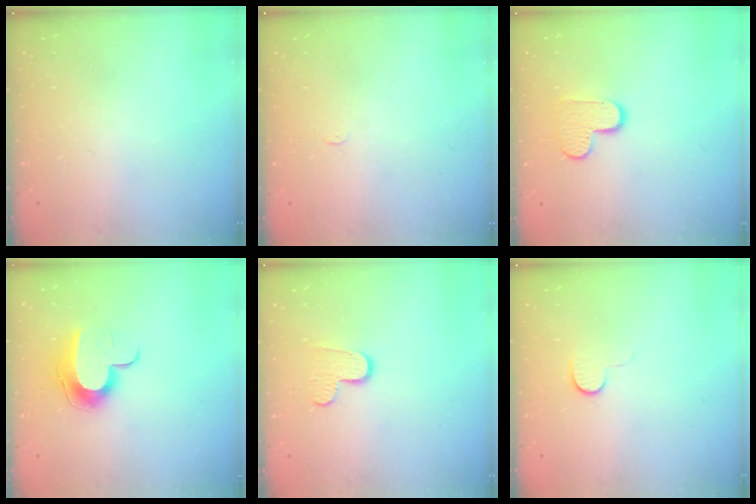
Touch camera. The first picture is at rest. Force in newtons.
{"total": 2.4, "press": 2.4, "slide": 0.3}
{"total": 8.3, "press": 8.2, "slide": 0.4}
{"total": 10.3, "press": 10.3, "slide": 0.3}
{"total": 8.3, "press": 8.3, "slide": 0.6}
{"total": 4.8, "press": 4.7, "slide": 0.5}